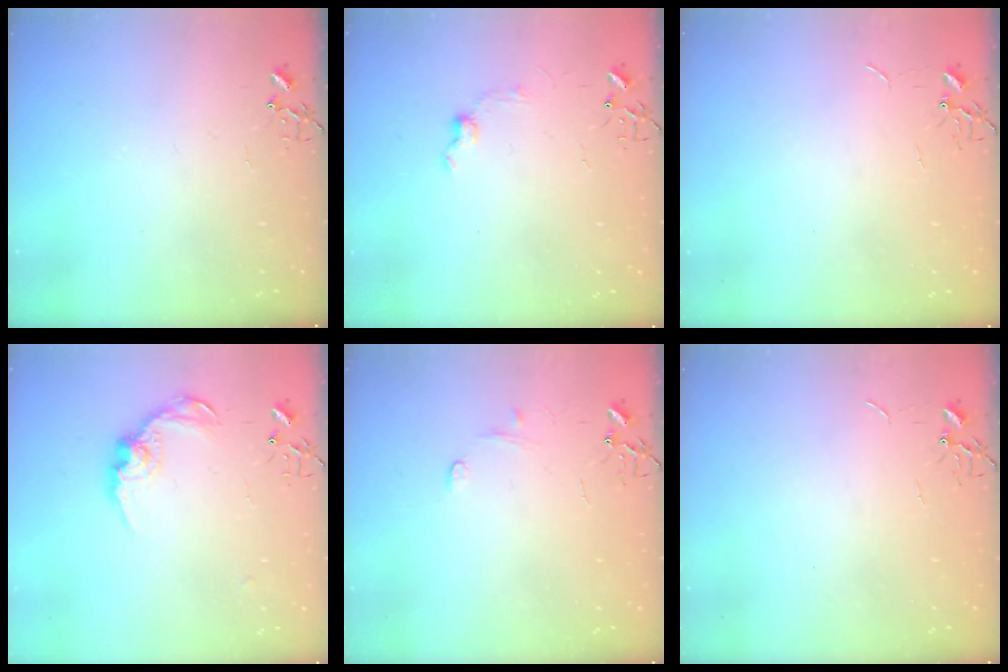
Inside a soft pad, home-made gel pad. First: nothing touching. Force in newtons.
{"total": 6.0, "press": 6.0, "slide": 0.9}
{"total": 0.8, "press": 0.8, "slide": 0.2}
{"total": 12.2, "press": 12.2, "slide": 0.5}
{"total": 7.0, "press": 7.0, "slide": 0.8}
{"total": 0.8, "press": 0.8, "slide": 0.2}